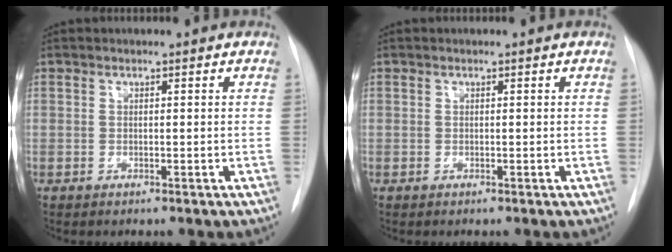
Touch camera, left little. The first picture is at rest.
{"total": 0.0}